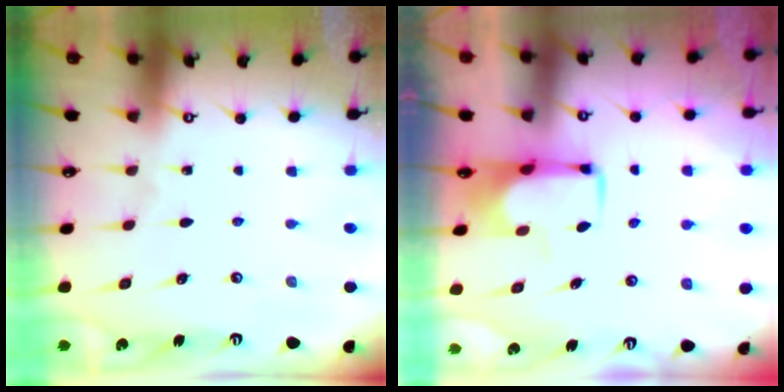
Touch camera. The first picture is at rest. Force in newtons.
{"total": 1.6, "press": 1.5, "slide": 0.4}